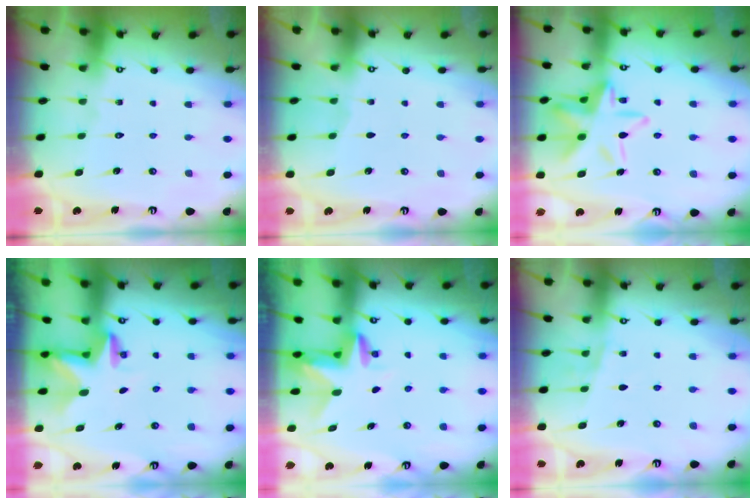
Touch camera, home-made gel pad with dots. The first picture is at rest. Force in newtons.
{"total": 1.4, "press": 1.4, "slide": 0.3}
{"total": 16.1, "press": 16.1, "slide": 1.3}
{"total": 2.8, "press": 2.8, "slide": 0.2}
{"total": 2.9, "press": 2.9, "slide": 0.2}
{"total": 5.4, "press": 5.3, "slide": 1.4}